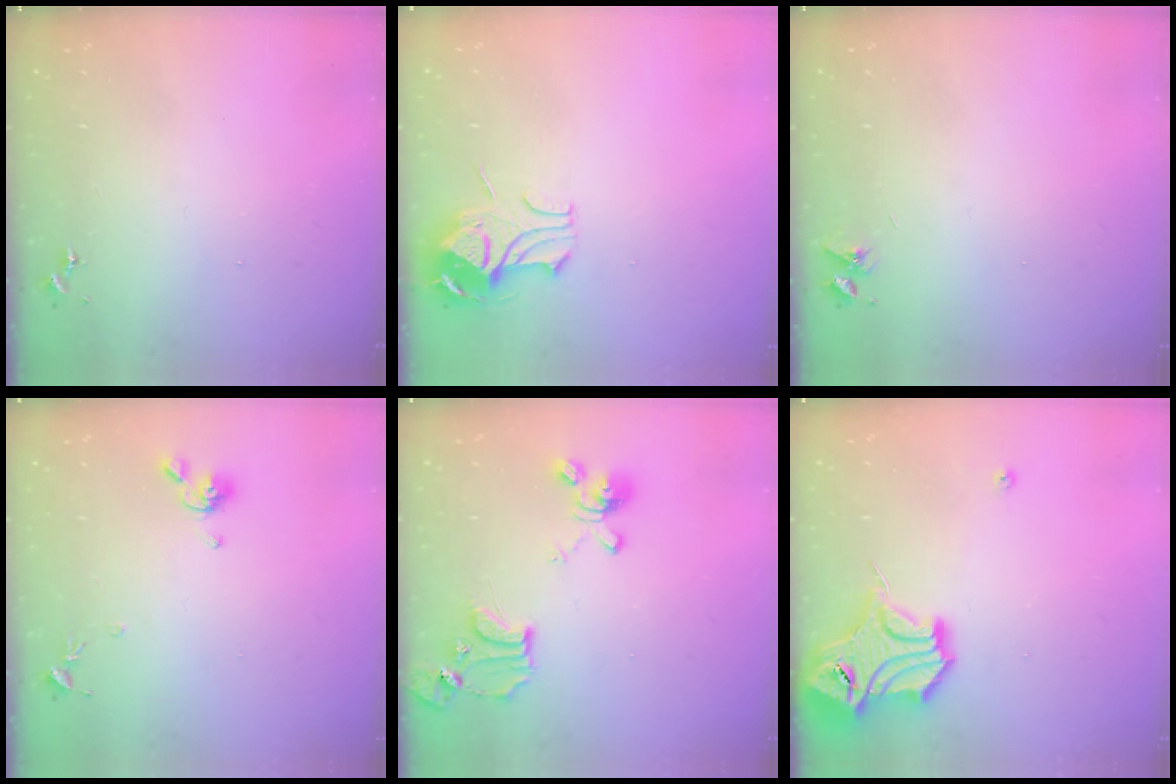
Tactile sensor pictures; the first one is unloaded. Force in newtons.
{"total": 9.9, "press": 9.8, "slide": 1.4}
{"total": 3.6, "press": 3.6, "slide": 0.5}
{"total": 8.6, "press": 8.5, "slide": 1.1}
{"total": 15.3, "press": 15.3, "slide": 1.1}
{"total": 18.1, "press": 17.9, "slide": 2.0}